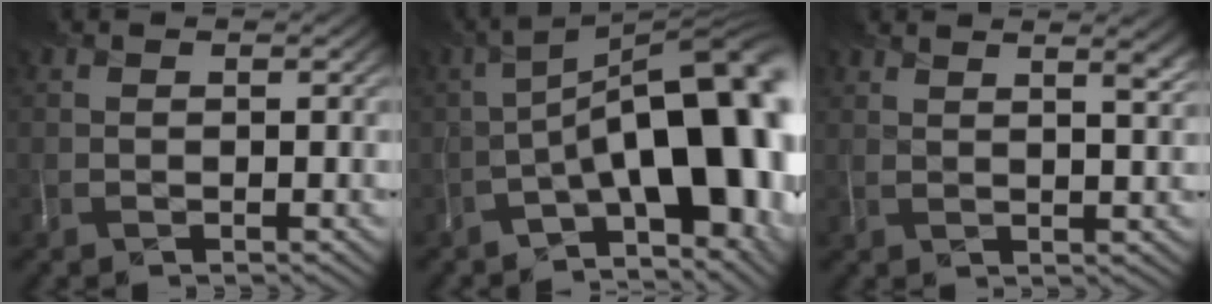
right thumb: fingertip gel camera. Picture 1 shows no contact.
{"total": 19.2, "force": [-4.8, 7.6, 17.0], "torque": [-0.207, 0.013, -0.069]}
{"total": 5.2, "force": [3.4, 1.7, 3.6], "torque": [-0.028, 0.020, 0.043]}